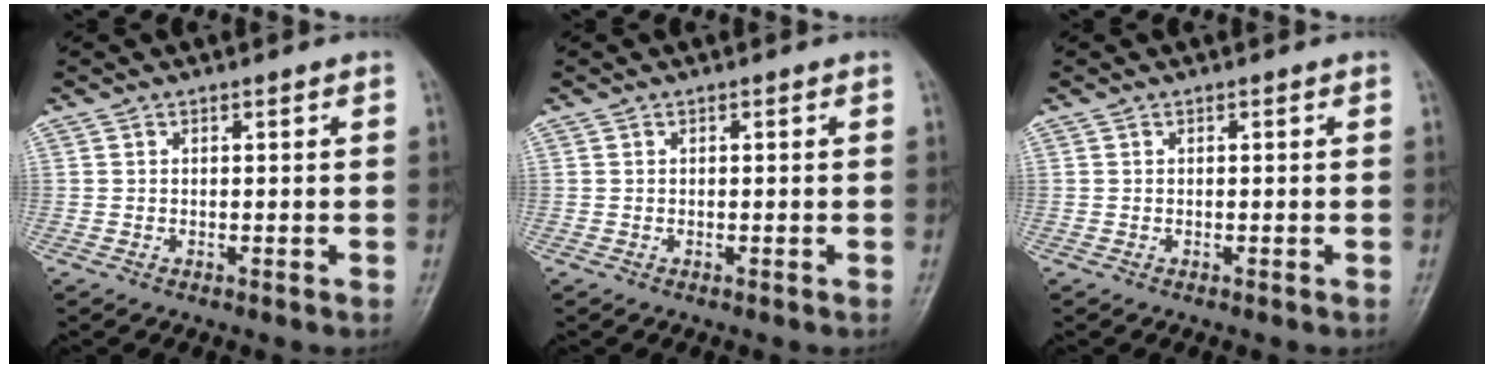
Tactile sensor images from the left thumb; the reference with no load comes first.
{"total": 0.0}
{"total": 0.0}